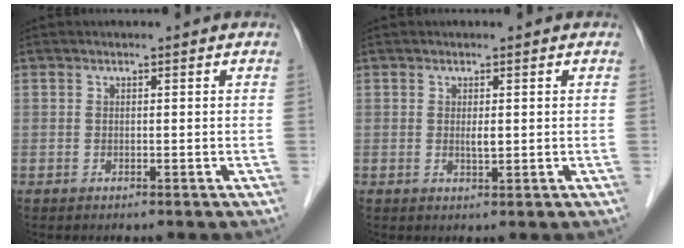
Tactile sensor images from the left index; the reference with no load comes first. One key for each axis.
{"total": 1.3, "fx": 0.2, "fy": 0.3, "fz": 1.2, "tx": -0.024, "ty": -0.003, "tz": 0.005}